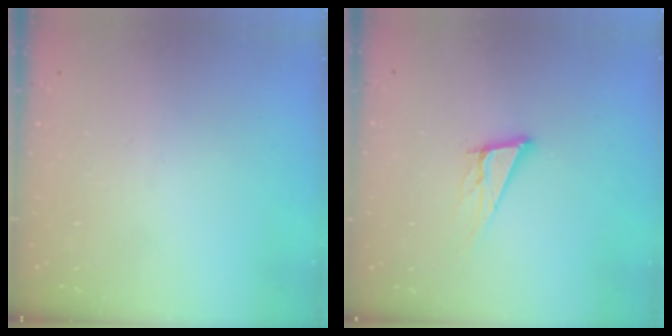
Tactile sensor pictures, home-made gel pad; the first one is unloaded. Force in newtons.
{"total": 10.8, "press": 10.5, "slide": 2.6}